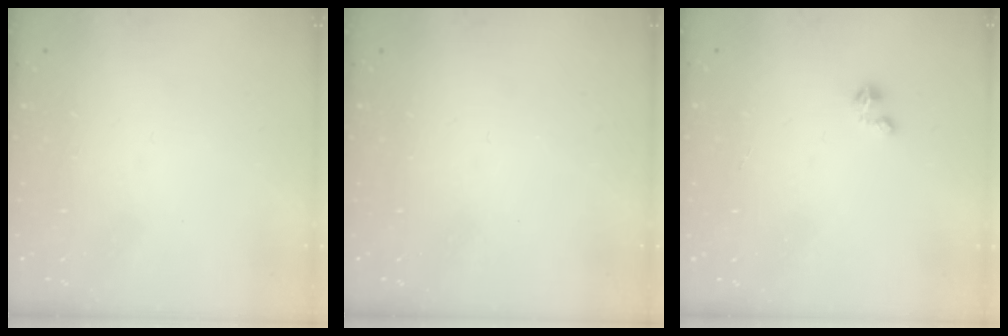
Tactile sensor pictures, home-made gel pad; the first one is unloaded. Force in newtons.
{"total": 0.0}
{"total": 1.4, "press": 1.4, "slide": 0.2}